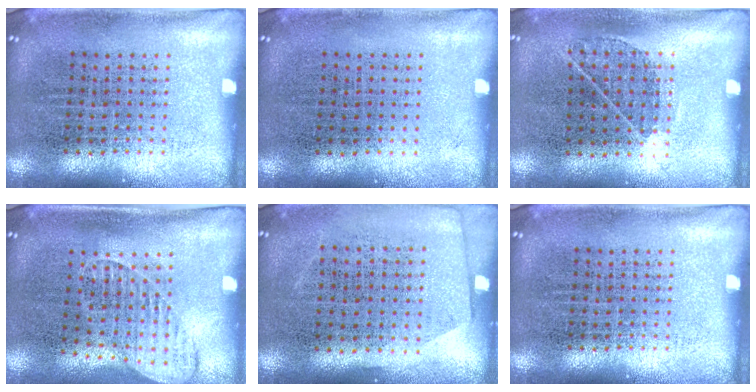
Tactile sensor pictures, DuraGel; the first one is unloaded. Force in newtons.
{"total": 0.0}
{"total": 0.8, "press": 0.6, "slide": 0.5}
{"total": 1.4, "press": 1.2, "slide": 0.9}
{"total": 0.5, "press": 0.0, "slide": 0.5}
{"total": 0.0}